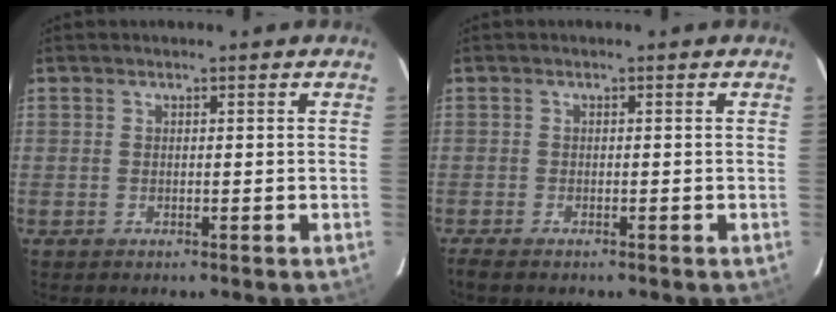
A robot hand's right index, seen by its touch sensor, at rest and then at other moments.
{"total": 2.3, "force": [-2.0, 0.6, 1.1], "torque": [-0.031, -0.009, -0.035]}